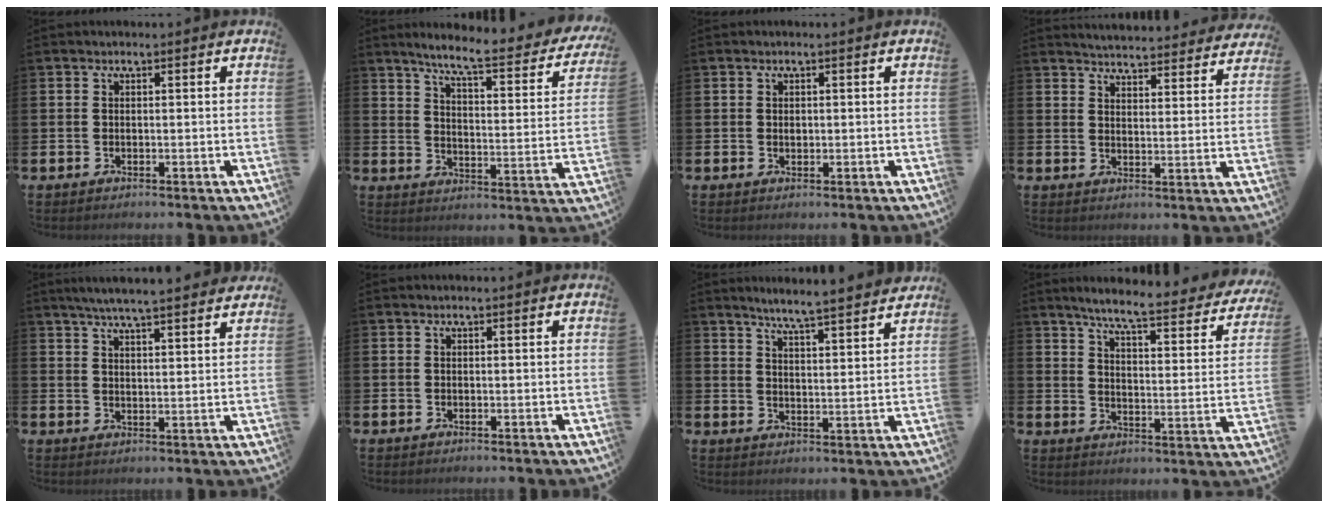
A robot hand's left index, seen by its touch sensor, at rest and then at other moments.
{"total": 6.8, "force": [5.8, 0.6, 3.5], "torque": [-0.087, -0.045, 0.090]}
{"total": 0.7, "force": [0.2, 0.5, 0.4], "torque": [0.005, -0.001, 0.000]}
{"total": 4.9, "force": [4.9, 0.5, 0.1], "torque": [-0.016, -0.038, 0.084]}
{"total": 5.6, "force": [5.4, -0.3, 1.5], "torque": [-0.041, -0.025, 0.096]}
{"total": 0.0}
{"total": 5.9, "force": [5.7, -0.6, 1.1], "torque": [-0.038, -0.040, 0.099]}
{"total": 6.5, "force": [5.8, 0.3, 2.9], "torque": [-0.076, -0.047, 0.090]}